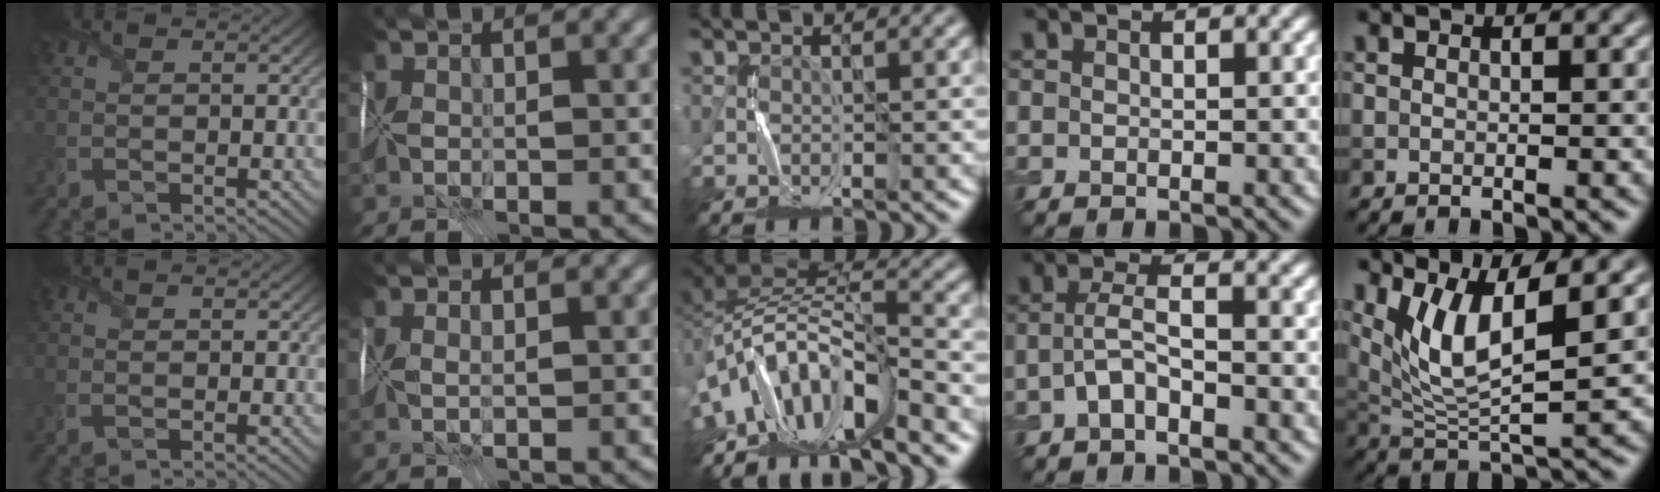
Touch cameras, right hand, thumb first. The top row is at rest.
{"index": {"total": 0.8, "force": [0.5, -0.5, 0.1], "torque": [0.002, 0.001, 0.017]}, "middle": {"total": 10.3, "force": [-6.5, 4.5, 6.6], "torque": [-0.117, 0.001, -0.113]}, "ring": {"total": 2.6, "force": [-1.1, 0.8, 2.2], "torque": [-0.047, 0.008, -0.028]}, "little": {"total": 6.4, "force": [2.6, 1.9, 5.5], "torque": [-0.114, -0.017, 0.056]}}